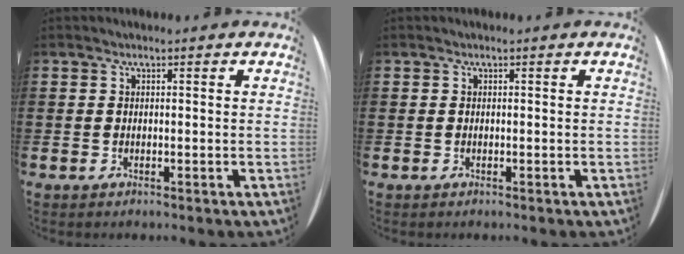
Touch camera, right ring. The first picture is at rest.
{"total": 0.0}